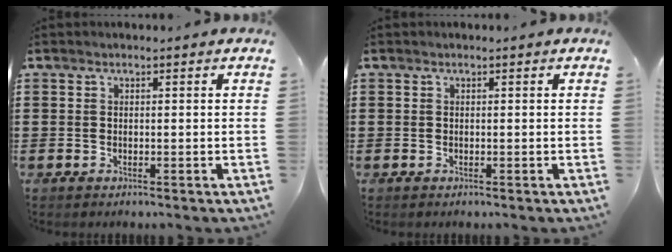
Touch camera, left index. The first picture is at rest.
{"total": 0.0}